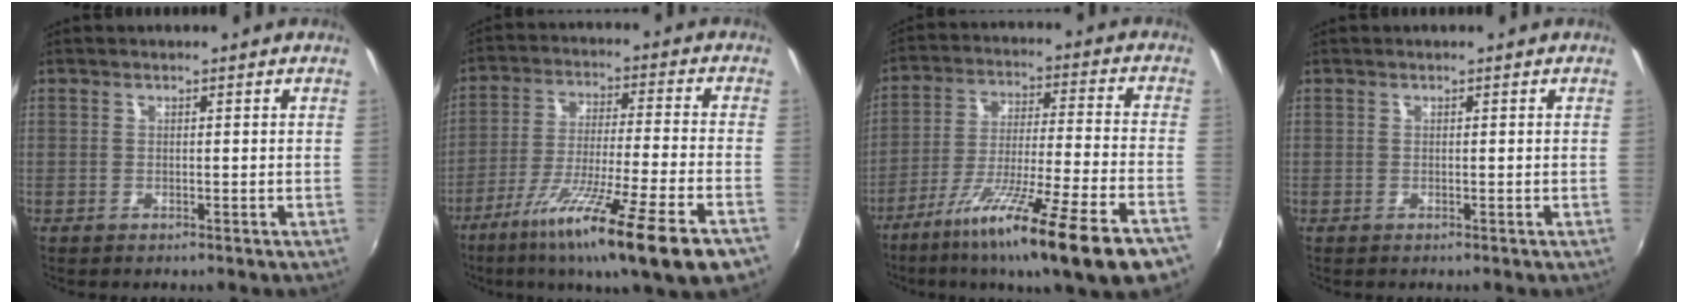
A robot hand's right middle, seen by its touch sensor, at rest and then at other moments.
{"total": 20.0, "force": [-12.6, 0.2, 15.6], "torque": [-0.272, -0.071, -0.202]}
{"total": 21.6, "force": [-14.6, 0.2, 16.0], "torque": [-0.276, -0.072, -0.231]}
{"total": 0.0}